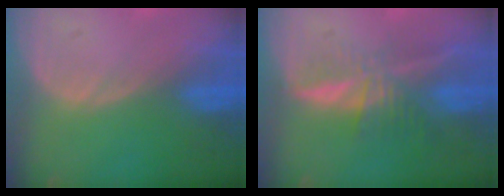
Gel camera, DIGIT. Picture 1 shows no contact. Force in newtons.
{"total": 6.7, "press": 5.8, "slide": 3.3}